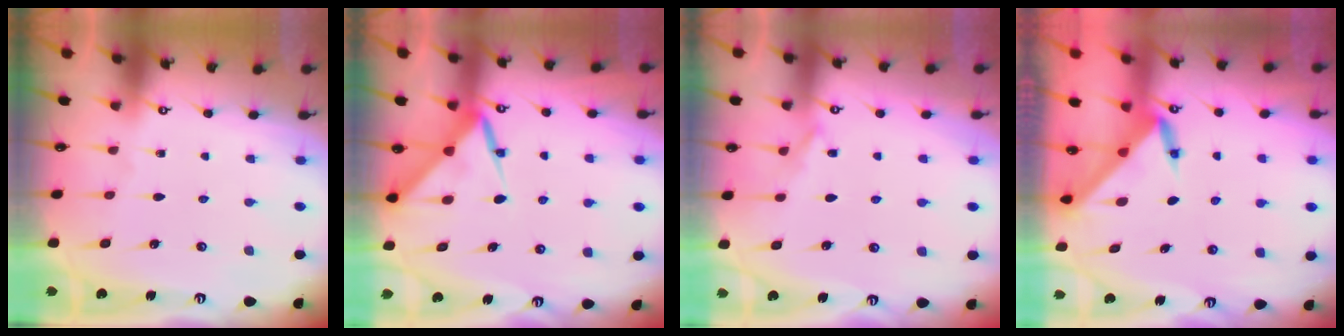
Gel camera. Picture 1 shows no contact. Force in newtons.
{"total": 7.3, "press": 7.3, "slide": 0.7}
{"total": 5.5, "press": 5.4, "slide": 0.7}
{"total": 3.4, "press": 3.4, "slide": 0.1}